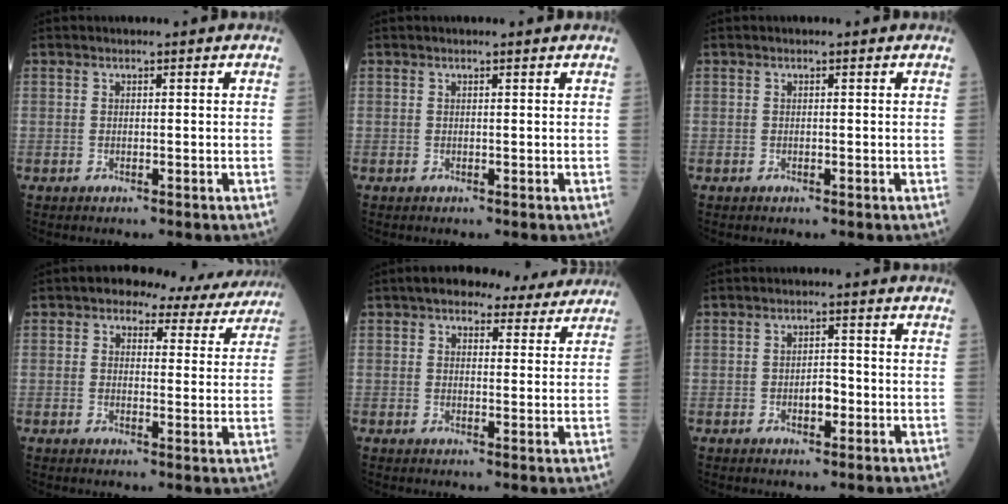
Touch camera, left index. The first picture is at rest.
{"total": 1.0, "force": [0.9, 0.0, 0.4], "torque": [-0.012, 0.006, 0.013]}
{"total": 0.0}
{"total": 9.7, "force": [8.1, 4.3, 3.1], "torque": [-0.021, 0.017, 0.077]}
{"total": 8.6, "force": [7.1, 3.4, 3.5], "torque": [-0.038, 0.021, 0.085]}
{"total": 2.5, "force": [-0.8, 1.2, 2.1], "torque": [-0.032, 0.004, -0.012]}